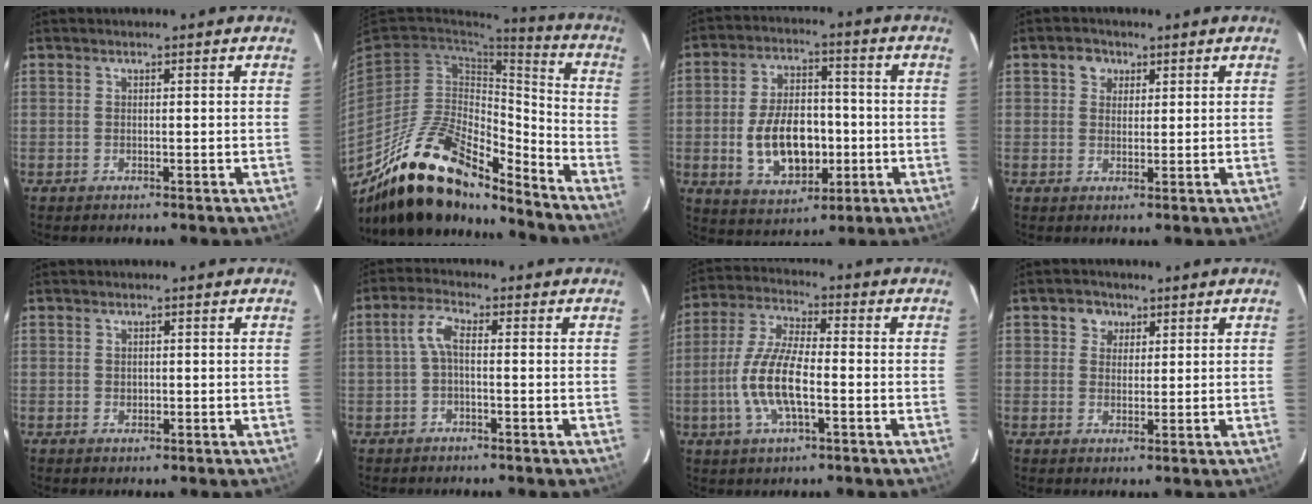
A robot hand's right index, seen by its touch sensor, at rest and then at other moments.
{"total": 22.4, "force": [-17.2, 7.8, 11.9], "torque": [-0.221, 0.003, -0.301]}
{"total": 13.4, "force": [-2.5, 8.2, 10.3], "torque": [-0.208, 0.009, -0.024]}
{"total": 3.1, "force": [1.3, 2.7, 0.6], "torque": [-0.002, 0.011, 0.022]}
{"total": 0.8, "force": [0.1, 0.8, 0.2], "torque": [0.001, 0.001, 0.004]}
{"total": 3.4, "force": [-0.4, 1.0, 3.2], "torque": [-0.071, 0.011, -0.009]}
{"total": 11.5, "force": [-2.8, 3.7, 10.5], "torque": [-0.222, 0.000, -0.058]}
{"total": 3.4, "force": [1.5, 3.0, 0.5], "torque": [0.004, 0.012, 0.025]}